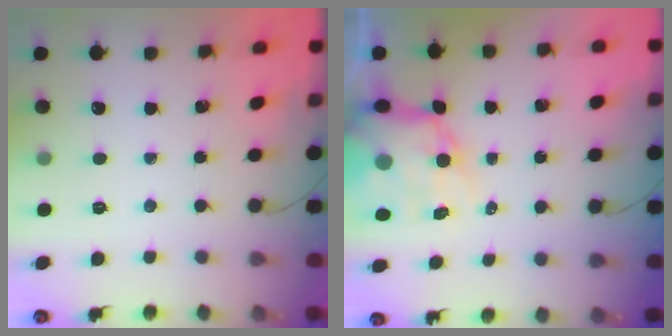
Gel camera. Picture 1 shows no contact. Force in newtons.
{"total": 12.2, "press": 11.7, "slide": 3.5}